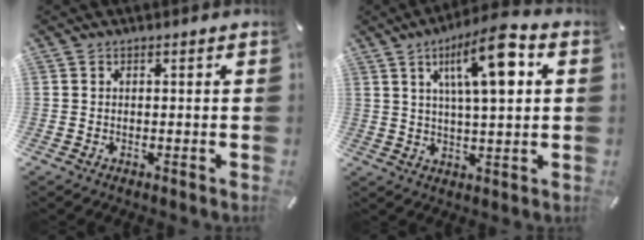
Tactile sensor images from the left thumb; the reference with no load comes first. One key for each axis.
{"total": 14.1, "fx": 5.0, "fy": 4.3, "fz": 12.5, "tx": -0.205, "ty": -0.006, "tz": 0.075}